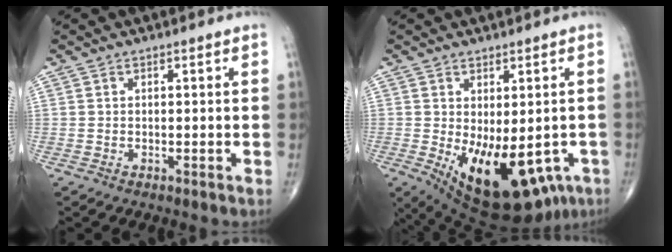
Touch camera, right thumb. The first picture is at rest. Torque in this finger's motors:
{"motor_torque": [2.14, 2.04, 0.98, -1.04, 0.43]}